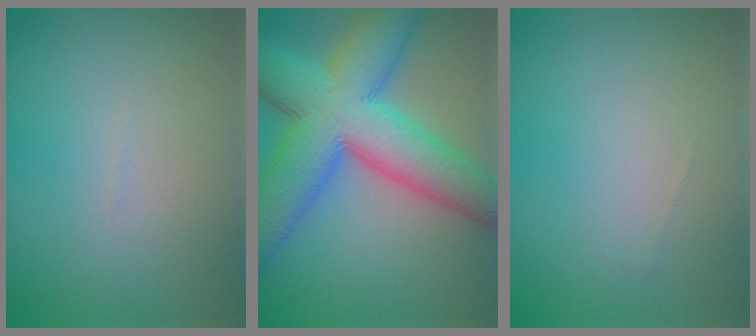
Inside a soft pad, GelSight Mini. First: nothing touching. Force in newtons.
{"total": 13.8, "press": 13.8, "slide": 0.3}
{"total": 0.0}